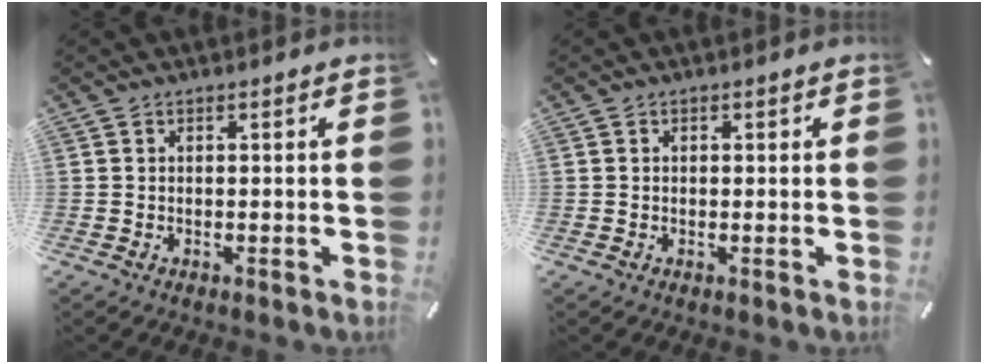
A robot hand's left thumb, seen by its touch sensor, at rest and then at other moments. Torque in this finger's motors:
{"motor_torque": [-0.02, -0.31, -0.09, 0.01, -0.01]}